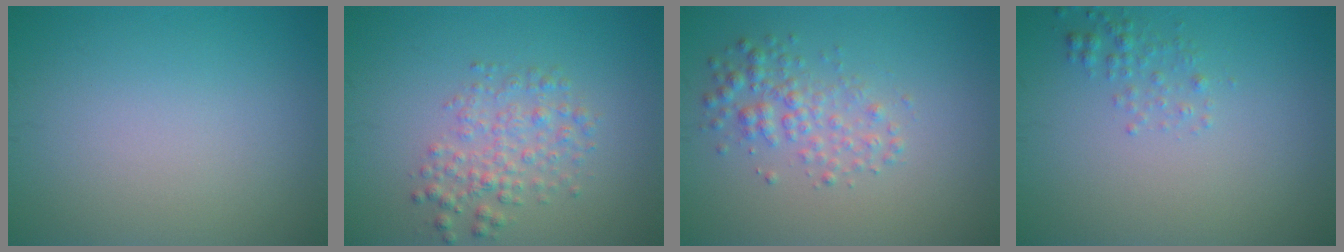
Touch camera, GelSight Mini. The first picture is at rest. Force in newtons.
{"total": 2.9, "press": 2.9, "slide": 0.1}
{"total": 2.6, "press": 2.6, "slide": 0.0}
{"total": 1.3, "press": 1.3, "slide": 0.1}